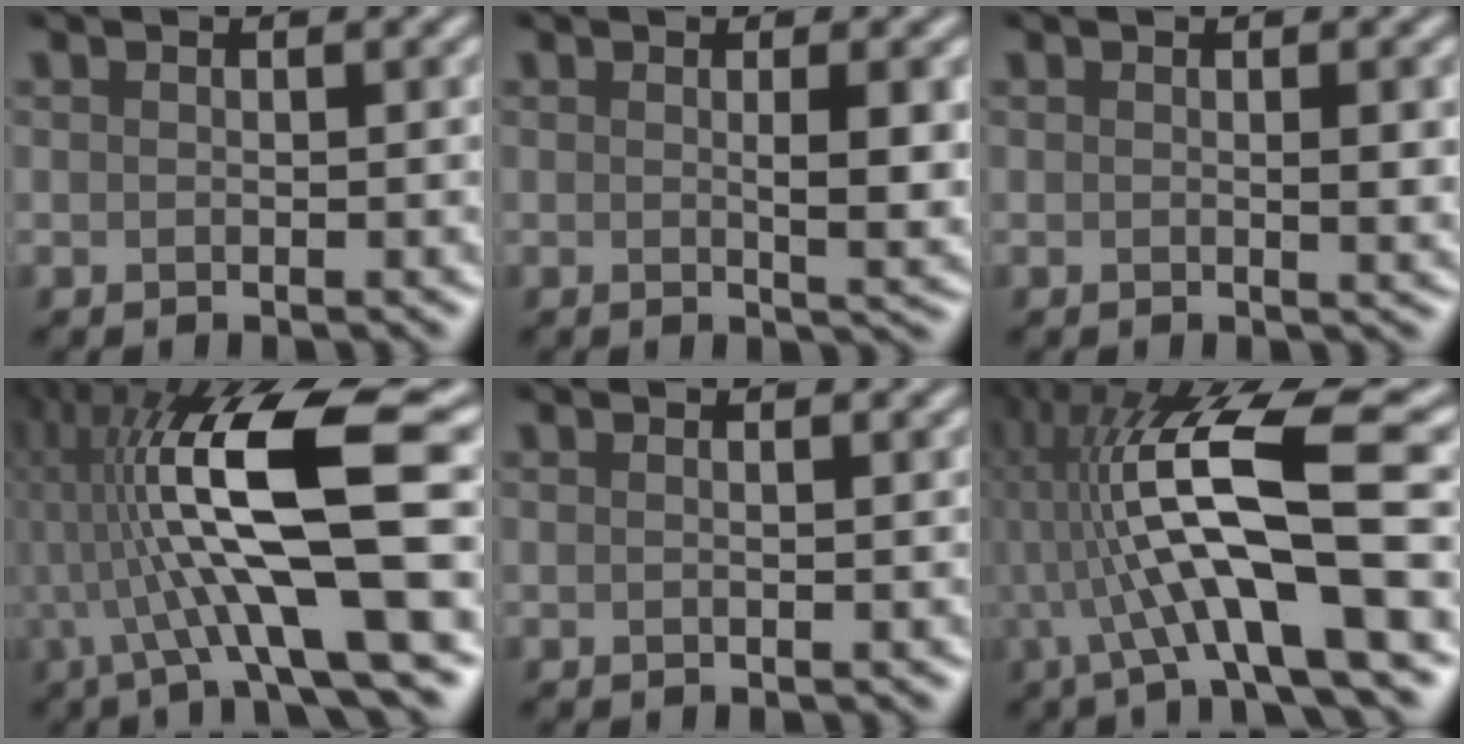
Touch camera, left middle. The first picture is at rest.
{"total": 3.9, "force": [0.3, 0.7, 3.8], "torque": [-0.052, 0.000, 0.013]}
{"total": 1.8, "force": [0.1, 0.3, 1.8], "torque": [-0.023, 0.001, 0.005]}
{"total": 13.4, "force": [0.5, 2.3, 13.2], "torque": [-0.246, 0.022, 0.018]}
{"total": 0.7, "force": [0.1, 0.4, 0.6], "torque": [0.001, -0.005, -0.006]}
{"total": 12.3, "force": [0.0, 2.2, 12.1], "torque": [-0.226, 0.022, 0.007]}